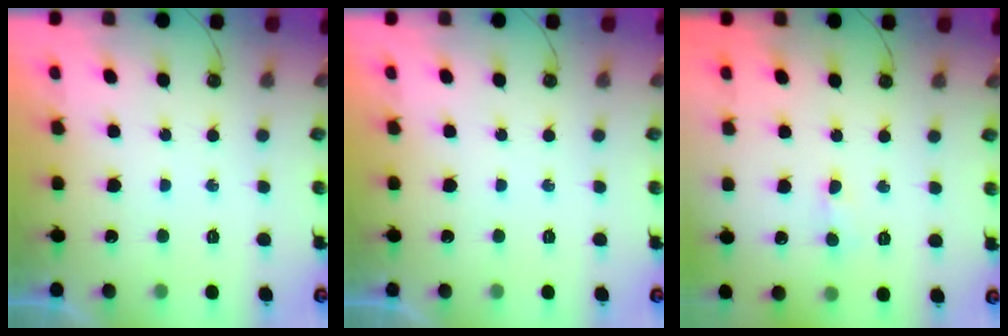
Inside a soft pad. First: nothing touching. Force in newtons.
{"total": 0.0}
{"total": 4.9, "press": 4.8, "slide": 0.9}